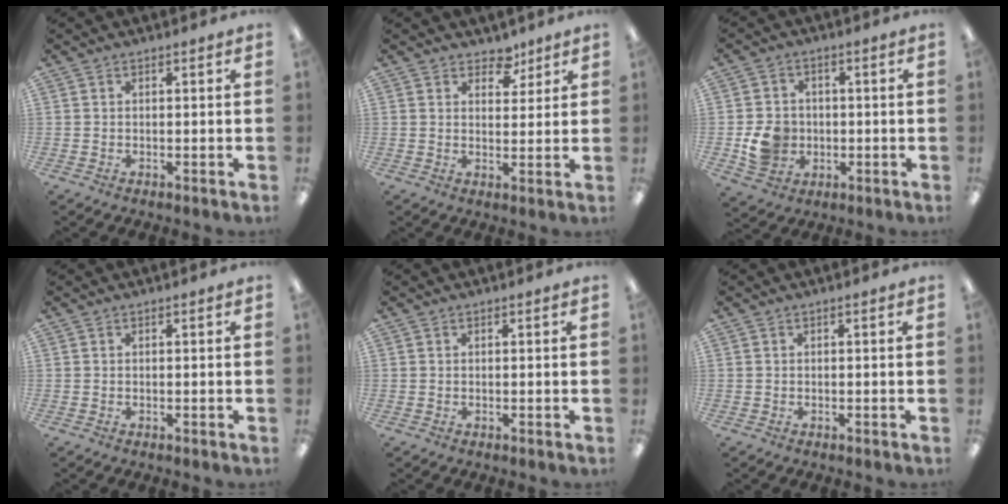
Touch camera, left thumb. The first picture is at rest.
{"total": 5.1, "force": [3.8, 3.0, 1.5], "torque": [-0.009, -0.022, 0.065]}
{"total": 8.0, "force": [-1.3, 7.2, 3.4], "torque": [-0.060, 0.012, -0.020]}
{"total": 0.0}
{"total": 0.0}
{"total": 0.0}